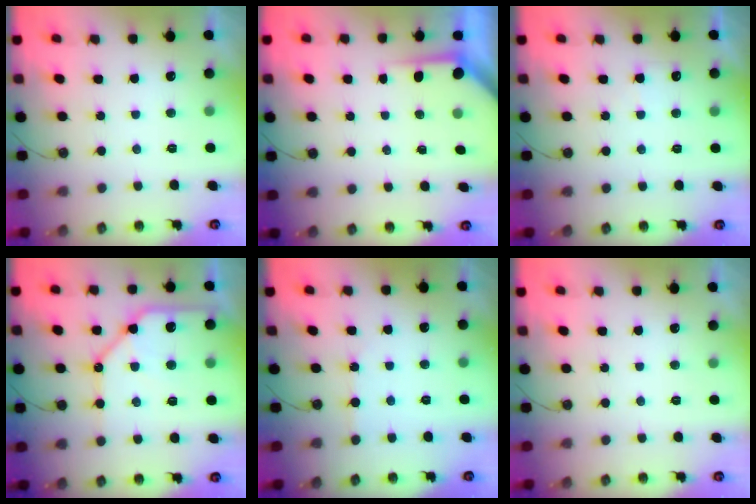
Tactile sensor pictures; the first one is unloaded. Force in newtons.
{"total": 3.4, "press": 3.4, "slide": 0.3}
{"total": 4.0, "press": 4.0, "slide": 0.8}
{"total": 15.1, "press": 14.9, "slide": 1.8}
{"total": 2.1, "press": 2.0, "slide": 0.4}
{"total": 0.0}